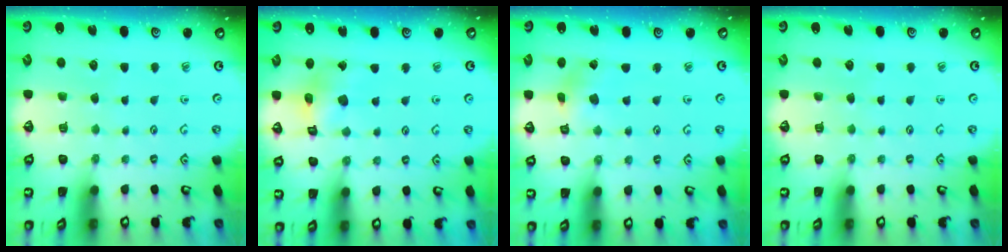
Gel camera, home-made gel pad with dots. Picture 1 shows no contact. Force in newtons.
{"total": 9.7, "press": 9.6, "slide": 1.1}
{"total": 1.7, "press": 1.7, "slide": 0.2}
{"total": 0.0}